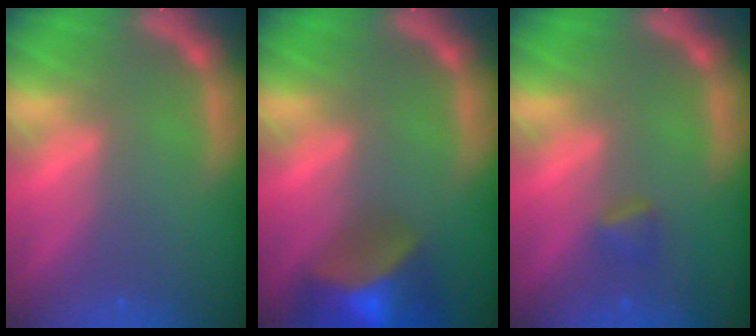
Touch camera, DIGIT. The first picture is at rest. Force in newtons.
{"total": 9.0}
{"total": 1.4}